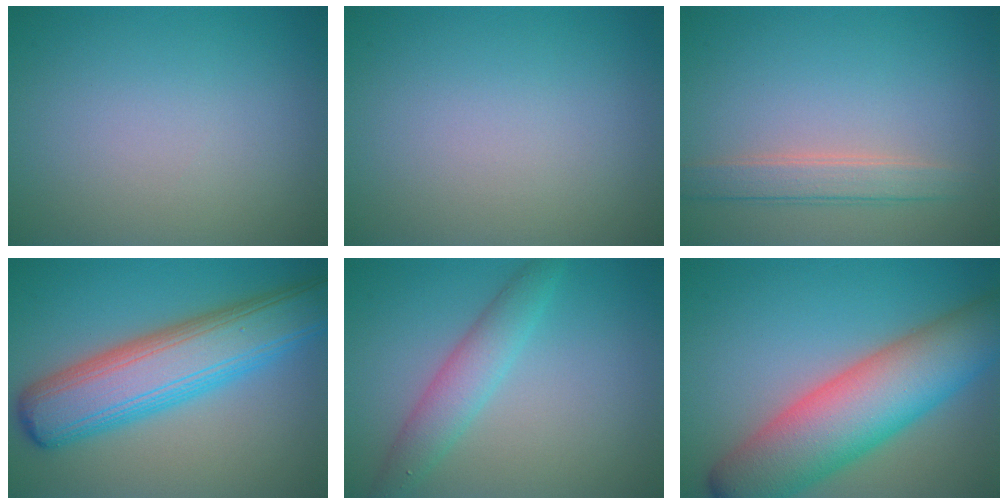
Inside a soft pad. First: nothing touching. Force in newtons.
{"total": 0.0}
{"total": 2.6, "press": 2.6, "slide": 0.2}
{"total": 9.6, "press": 9.6, "slide": 0.3}
{"total": 3.0, "press": 3.0, "slide": 0.1}
{"total": 11.2, "press": 11.2, "slide": 0.3}